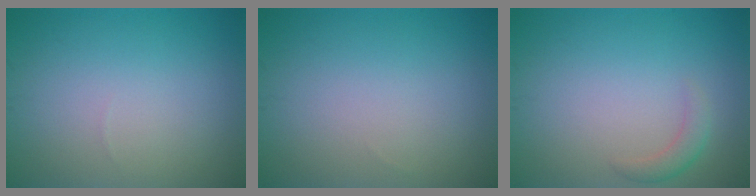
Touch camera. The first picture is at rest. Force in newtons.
{"total": 0.0}
{"total": 1.5, "press": 1.5, "slide": 0.1}